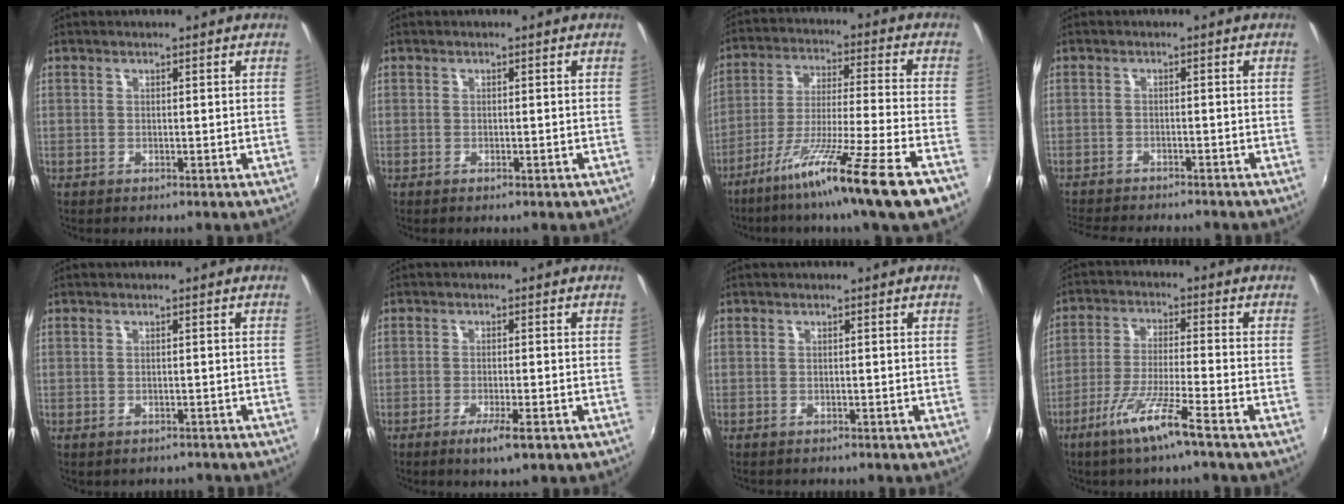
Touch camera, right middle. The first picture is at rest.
{"total": 1.1, "force": [-0.7, 0.5, 0.6], "torque": [-0.010, -0.003, -0.010]}
{"total": 17.7, "force": [-12.4, -1.9, 12.5], "torque": [-0.219, -0.054, -0.200]}
{"total": 9.3, "force": [-8.4, 1.9, 3.3], "torque": [-0.085, -0.021, -0.130]}
{"total": 2.4, "force": [-2.0, 1.2, 0.6], "torque": [-0.014, -0.010, -0.025]}
{"total": 4.7, "force": [-2.7, 0.7, 3.7], "torque": [-0.077, -0.013, -0.046]}
{"total": 0.7, "force": [-0.6, 0.3, 0.1], "torque": [-0.003, -0.003, -0.011]}
{"total": 8.9, "force": [-5.6, -0.4, 6.8], "torque": [-0.143, -0.011, -0.106]}